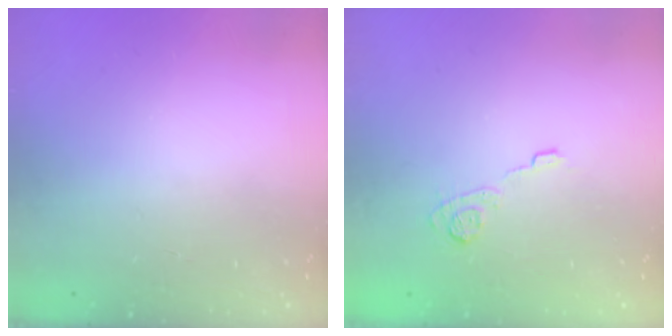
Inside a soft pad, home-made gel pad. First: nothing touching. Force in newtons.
{"total": 9.9, "press": 9.8, "slide": 1.4}